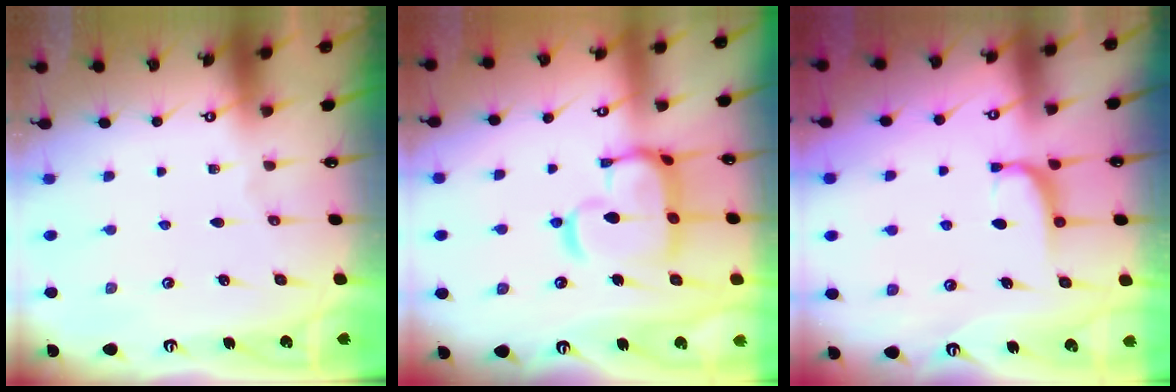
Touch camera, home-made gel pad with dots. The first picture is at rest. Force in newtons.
{"total": 13.4, "press": 13.3, "slide": 1.4}
{"total": 0.8, "press": 0.7, "slide": 0.4}